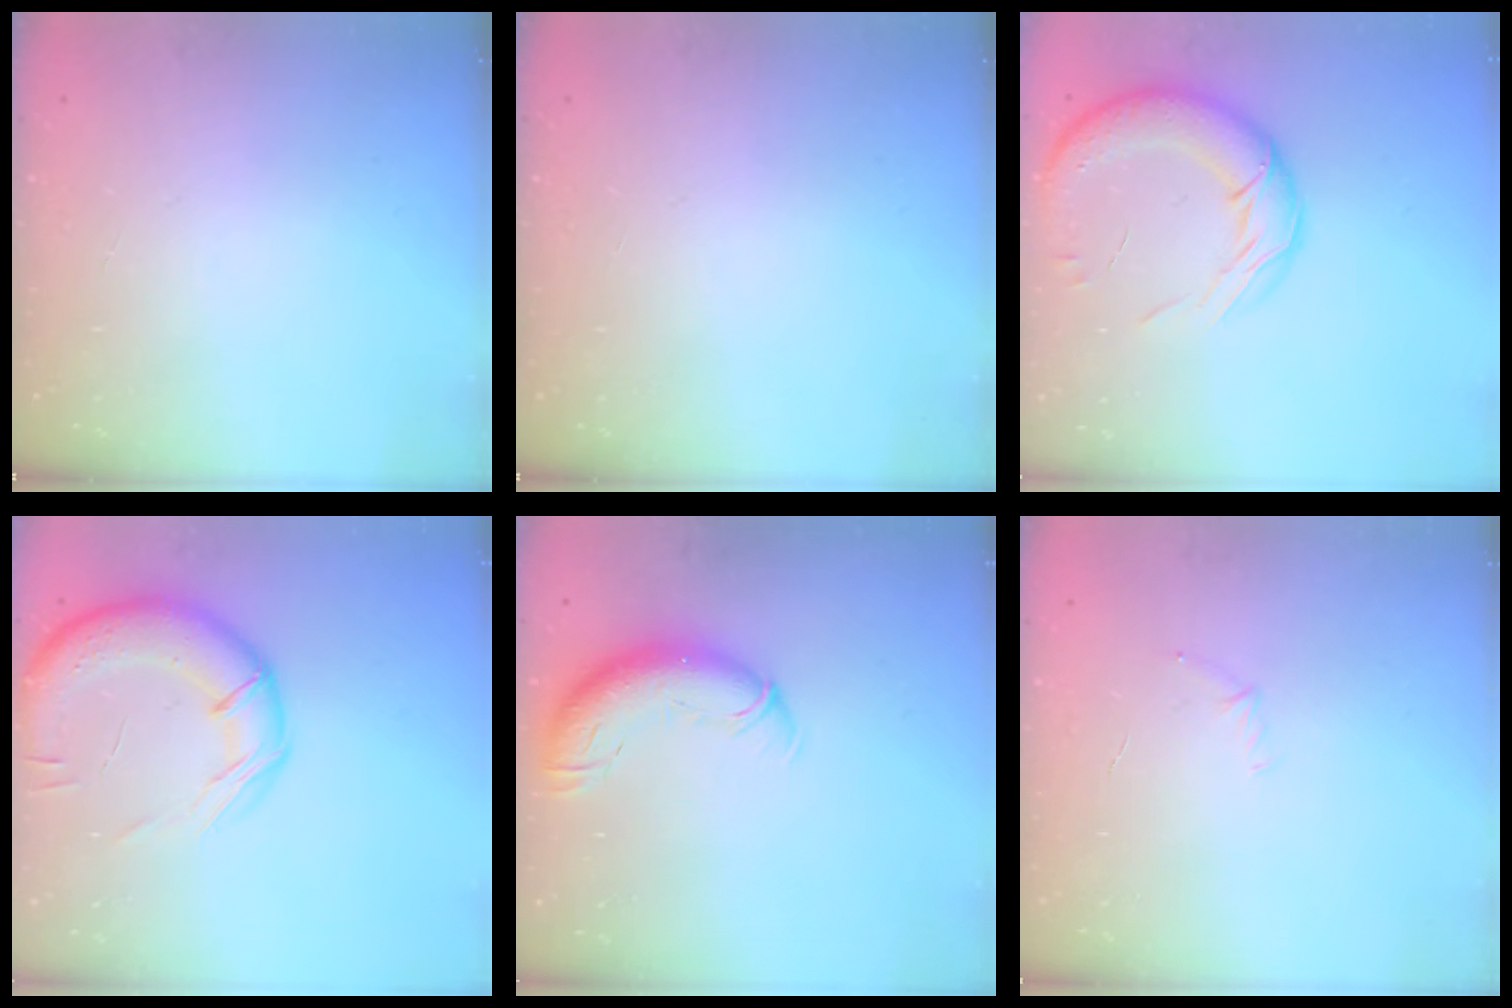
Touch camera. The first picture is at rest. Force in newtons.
{"total": 0.0}
{"total": 16.4, "press": 15.8, "slide": 4.5}
{"total": 16.7, "press": 16.5, "slide": 2.5}
{"total": 12.1, "press": 11.7, "slide": 3.1}
{"total": 4.2, "press": 4.0, "slide": 1.1}